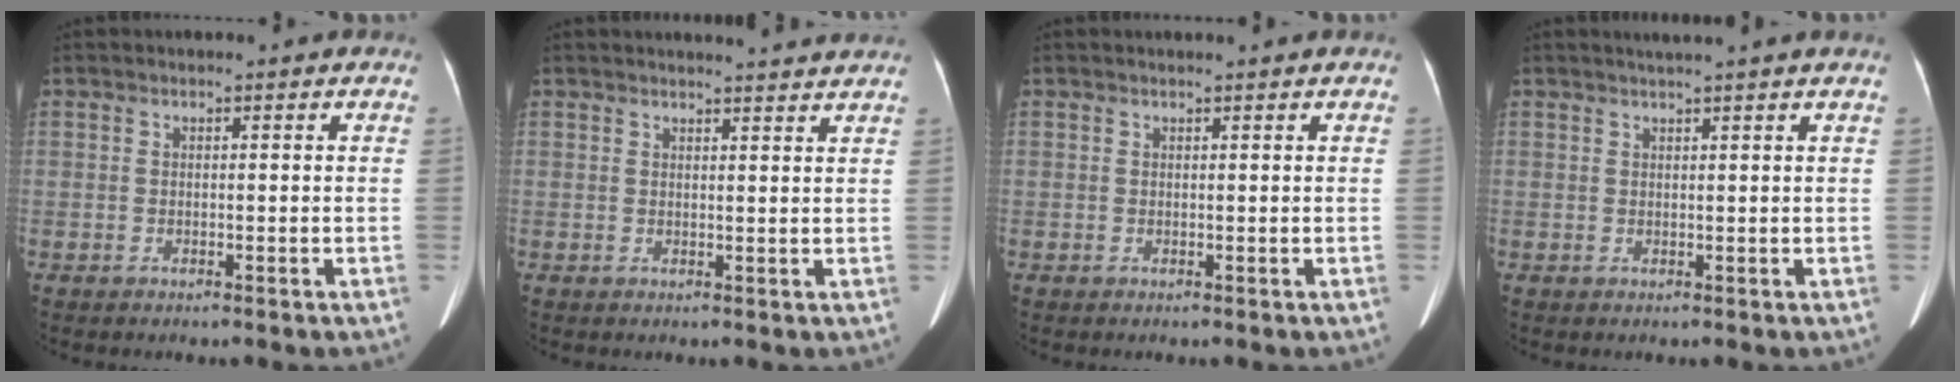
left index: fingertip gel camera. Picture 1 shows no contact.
{"total": 6.2, "force": [5.9, -0.3, 1.6], "torque": [-0.019, 0.003, 0.054]}
{"total": 0.8, "force": [0.8, -0.1, 0.2], "torque": [-0.010, 0.007, 0.013]}
{"total": 3.0, "force": [2.6, -0.8, 1.4], "torque": [-0.015, 0.013, 0.038]}